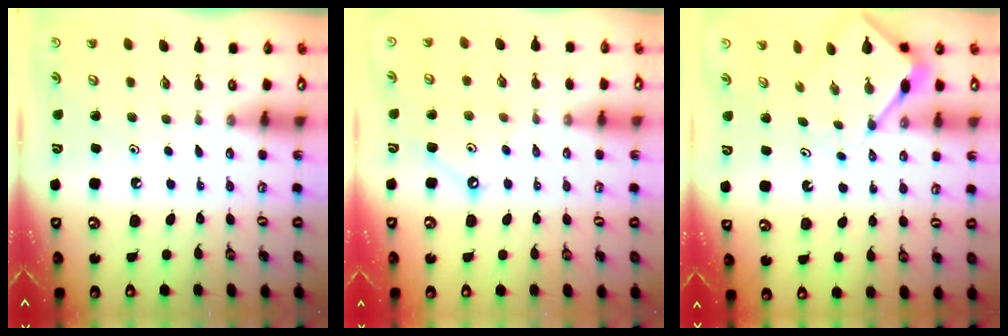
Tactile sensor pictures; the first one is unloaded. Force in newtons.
{"total": 3.7, "press": 3.6, "slide": 0.5}
{"total": 6.7, "press": 6.6, "slide": 0.8}